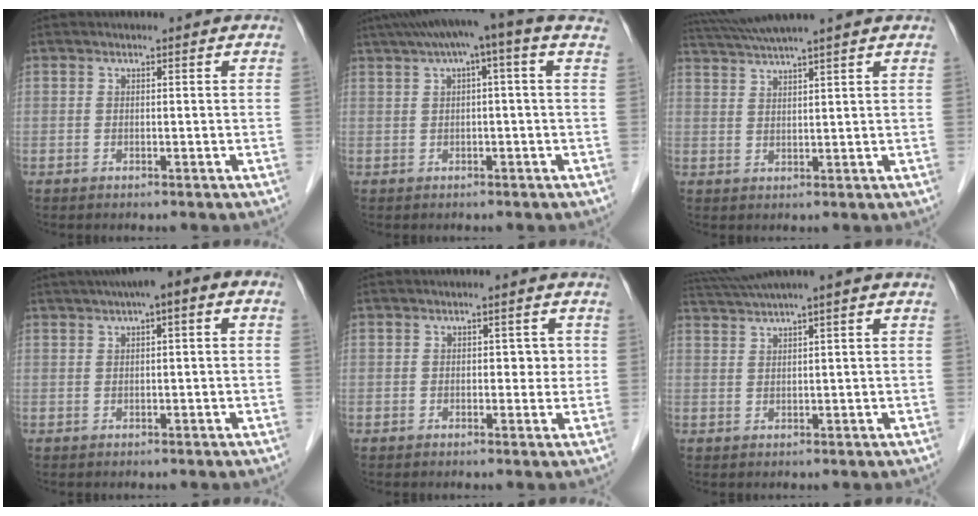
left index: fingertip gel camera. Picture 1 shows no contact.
{"total": 7.7, "force": [4.2, -0.4, 6.4], "torque": [-0.096, 0.046, 0.054]}
{"total": 7.4, "force": [6.5, -1.7, 3.2], "torque": [-0.057, 0.025, 0.106]}
{"total": 5.9, "force": [2.1, 1.5, 5.3], "torque": [-0.081, 0.032, 0.022]}
{"total": 2.5, "force": [0.1, 1.6, 1.9], "torque": [-0.017, 0.007, -0.001]}
{"total": 3.8, "force": [2.8, -1.1, 2.4], "torque": [-0.056, 0.017, 0.060]}